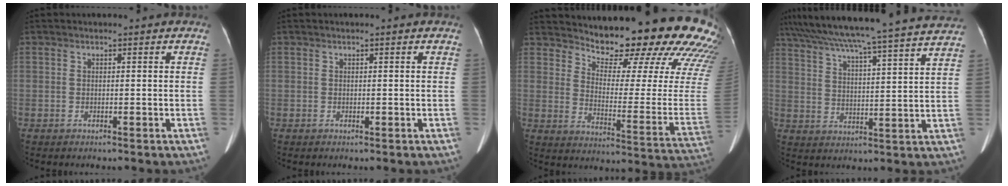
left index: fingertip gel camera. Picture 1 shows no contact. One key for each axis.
{"total": 0.0}
{"total": 25.9, "fx": 22.7, "fy": 3.8, "fz": 11.8, "tx": -0.167, "ty": -0.113, "tz": 0.270}
{"total": 29.8, "fx": 27.2, "fy": 0.5, "fz": 12.3, "tx": -0.213, "ty": -0.029, "tz": 0.353}